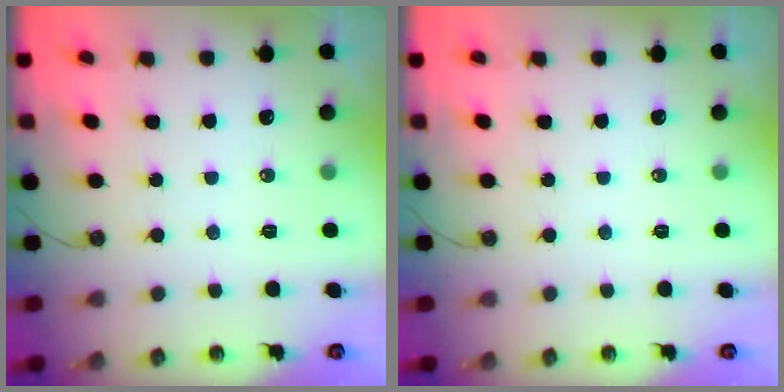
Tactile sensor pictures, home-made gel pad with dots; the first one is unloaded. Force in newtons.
{"total": 0.0}